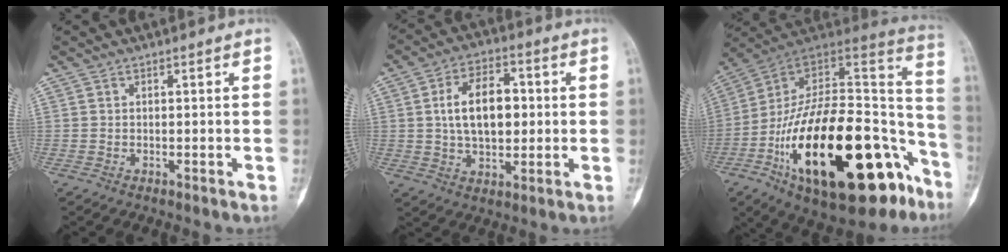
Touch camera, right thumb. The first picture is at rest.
{"total": 12.6, "force": [1.3, 7.5, 10.0], "torque": [-0.150, 0.009, 0.021]}
{"total": 36.3, "force": [-14.8, 16.4, 28.8], "torque": [-0.388, 0.069, -0.227]}